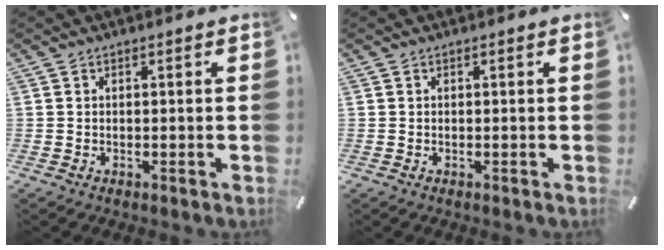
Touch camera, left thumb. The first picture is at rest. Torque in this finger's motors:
{"motor_torque": [0.00, 0.00, 0.00, 0.00, 0.00]}